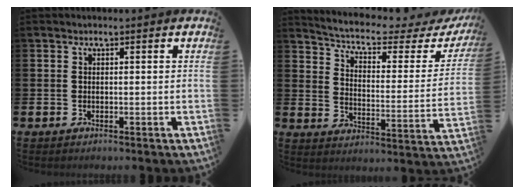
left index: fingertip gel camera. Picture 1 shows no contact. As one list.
[{"total": 5.1, "force": [4.2, 1.4, 2.6], "torque": [-0.067, -0.035, 0.062]}]